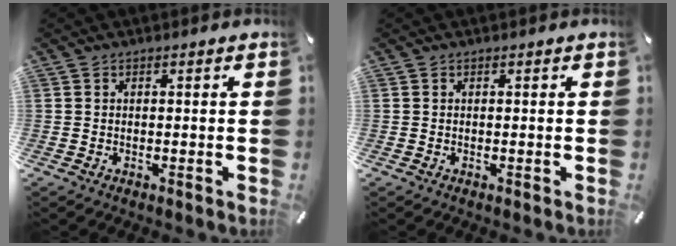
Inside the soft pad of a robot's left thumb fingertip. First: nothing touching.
{"total": 0.0}